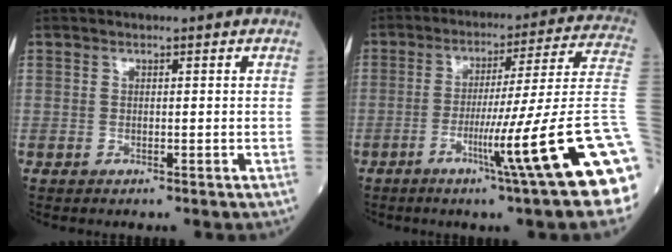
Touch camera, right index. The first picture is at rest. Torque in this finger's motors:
{"motor_torque": [0.59, -0.48, 0.44, 0.21]}